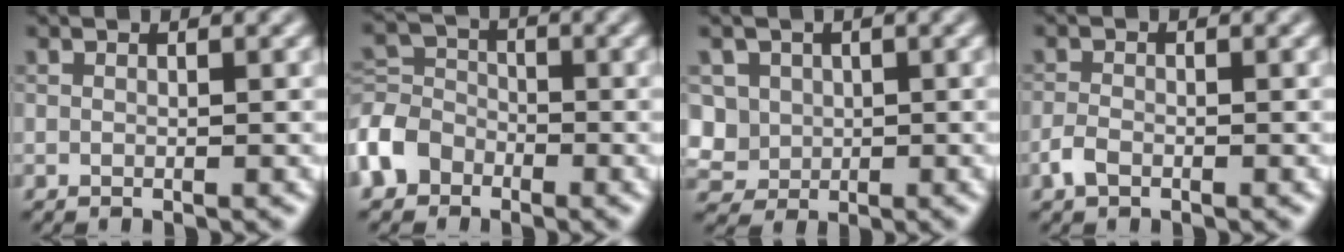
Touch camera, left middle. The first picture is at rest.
{"total": 4.9, "force": [-2.7, 3.7, 1.7], "torque": [-0.042, 0.009, -0.067]}
{"total": 5.4, "force": [0.7, 4.9, 2.1], "torque": [-0.046, 0.026, 0.005]}
{"total": 1.5, "force": [-0.9, 0.8, 0.9], "torque": [-0.017, 0.002, -0.021]}